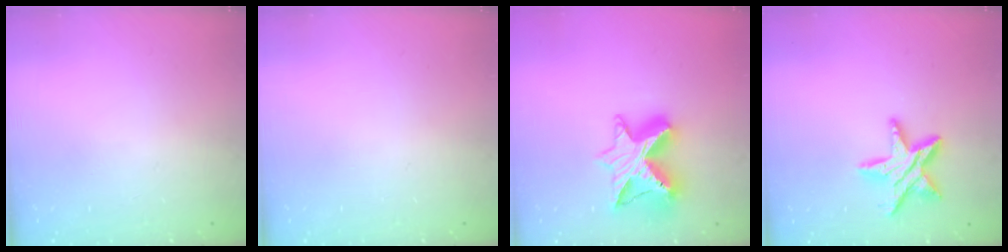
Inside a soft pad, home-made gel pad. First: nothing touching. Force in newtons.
{"total": 0.0}
{"total": 13.6, "press": 13.5, "slide": 1.0}
{"total": 12.7, "press": 12.6, "slide": 0.7}